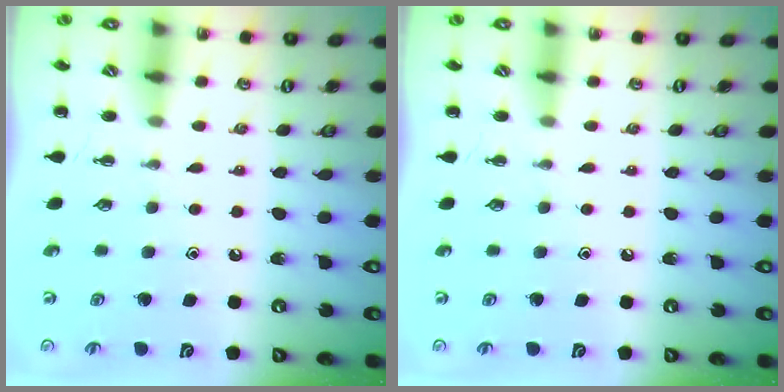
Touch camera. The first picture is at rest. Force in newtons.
{"total": 0.0}